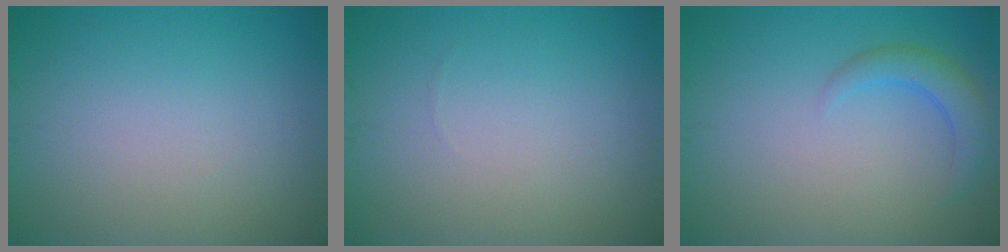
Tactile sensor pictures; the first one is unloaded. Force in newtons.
{"total": 0.0}
{"total": 2.6, "press": 2.5, "slide": 0.2}